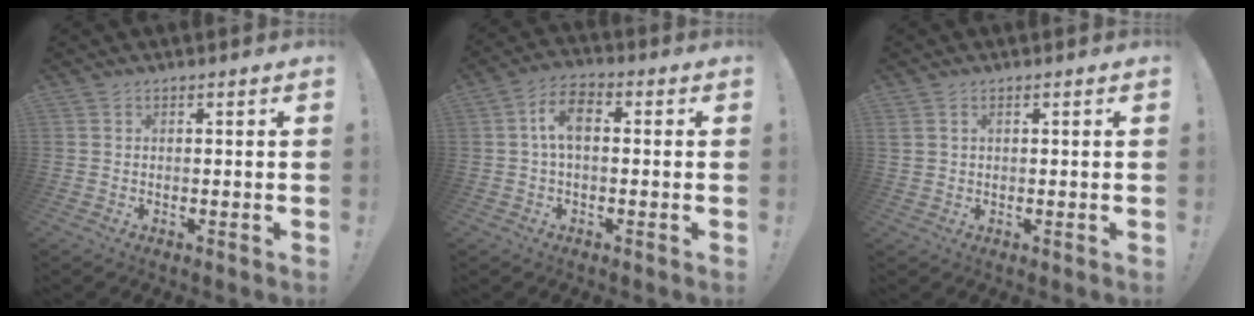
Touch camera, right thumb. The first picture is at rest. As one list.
[{"total": 7.5, "force": [0.5, 4.2, 6.2], "torque": [-0.120, 0.007, 0.010]}, {"total": 1.8, "force": [0.8, 1.2, 0.9], "torque": [-0.021, 0.003, 0.016]}]